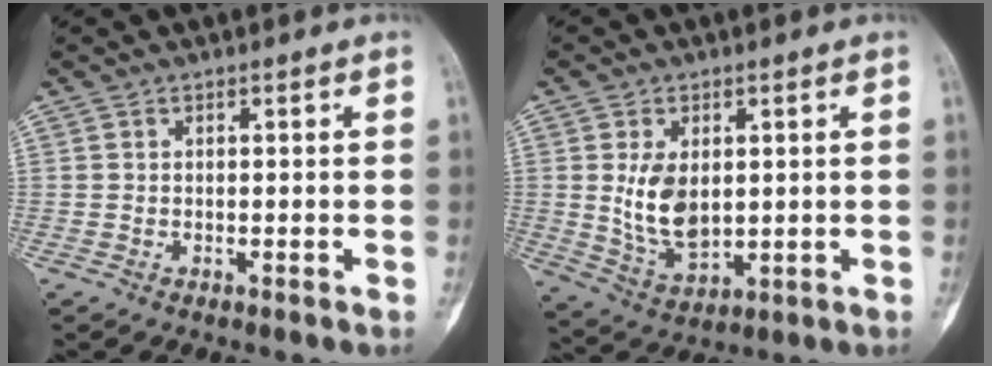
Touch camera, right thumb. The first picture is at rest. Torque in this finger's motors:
{"motor_torque": [1.36, 1.33, 1.15, -1.07, 0.24]}